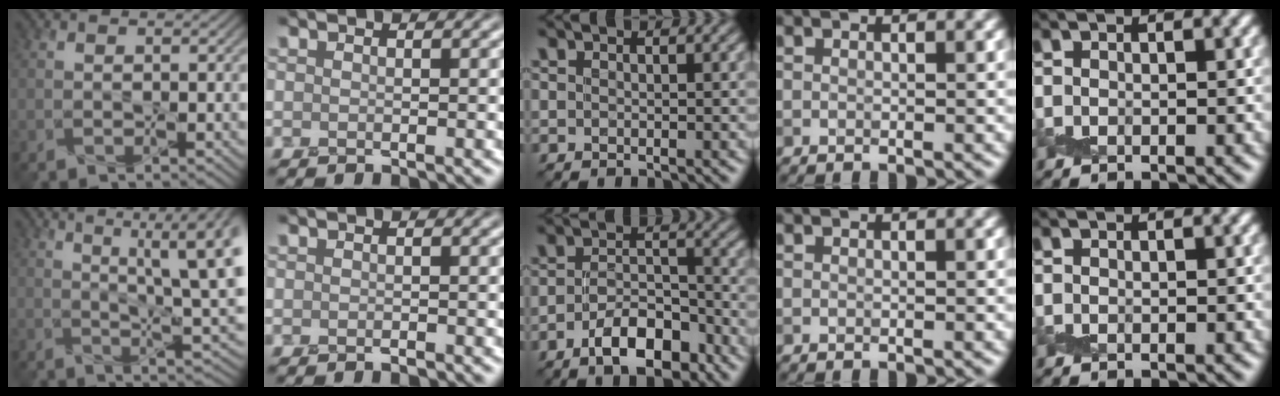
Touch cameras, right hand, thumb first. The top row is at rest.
{"thumb": {"total": 13.3, "force": [4.8, 4.2, 11.7], "torque": [-0.169, 0.024, 0.062]}, "index": {"total": 0.6, "force": [-0.4, 0.2, 0.4], "torque": [-0.009, -0.006, -0.005]}, "middle": {"total": 5.2, "force": [-3.1, 2.2, 3.6], "torque": [-0.060, 0.004, -0.055]}}